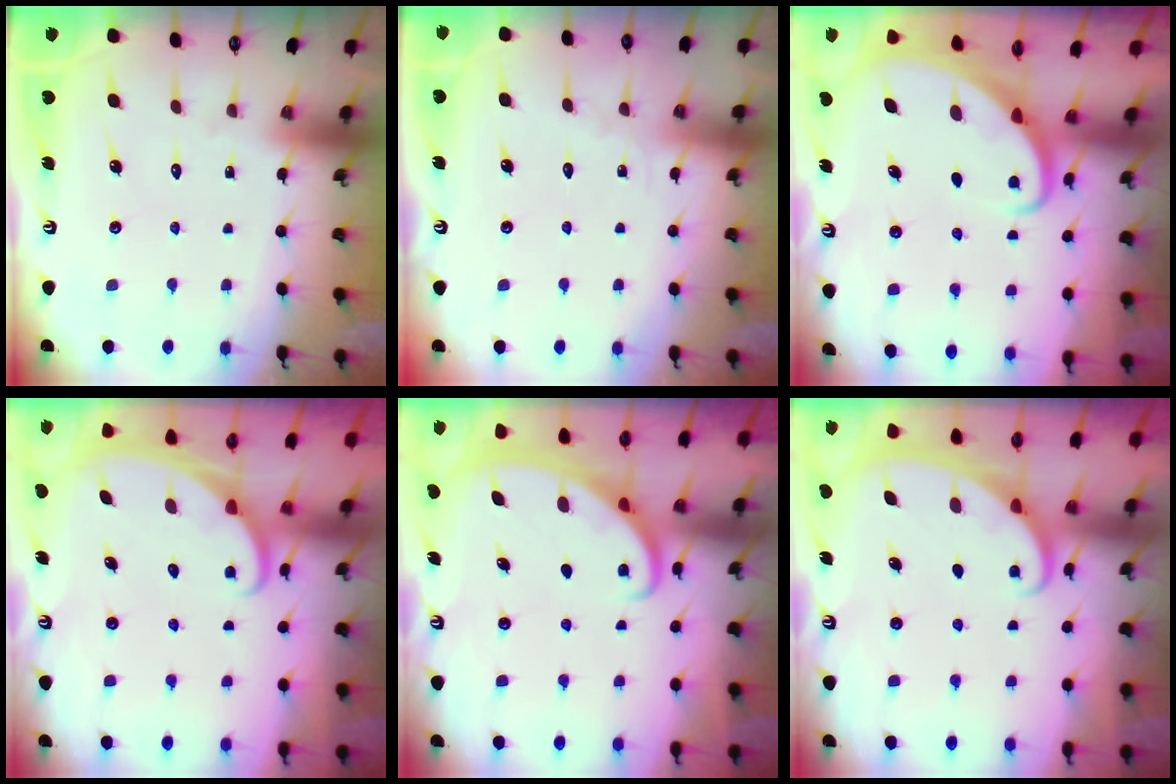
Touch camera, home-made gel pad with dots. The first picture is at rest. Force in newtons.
{"total": 2.6, "press": 2.6, "slide": 0.2}
{"total": 2.8, "press": 2.8, "slide": 0.4}
{"total": 1.9, "press": 1.9, "slide": 0.1}
{"total": 2.5, "press": 2.5, "slide": 0.4}
{"total": 2.3, "press": 2.3, "slide": 0.4}